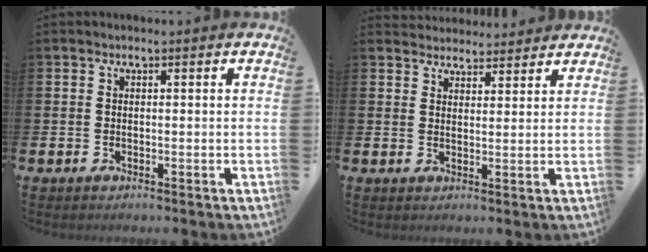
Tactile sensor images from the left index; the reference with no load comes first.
{"total": 3.5, "force": [3.4, 0.9, -0.3], "torque": [0.000, -0.016, 0.063]}